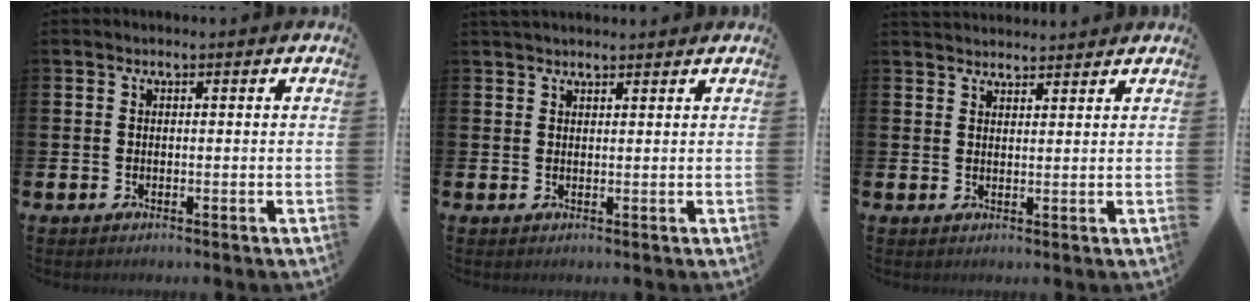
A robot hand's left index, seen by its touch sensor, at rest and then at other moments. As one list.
[{"total": 1.8, "force": [1.7, 0.5, 0.3], "torque": [0.000, -0.004, 0.030]}, {"total": 2.6, "force": [2.6, 0.5, 0.0], "torque": [0.003, -0.015, 0.046]}]